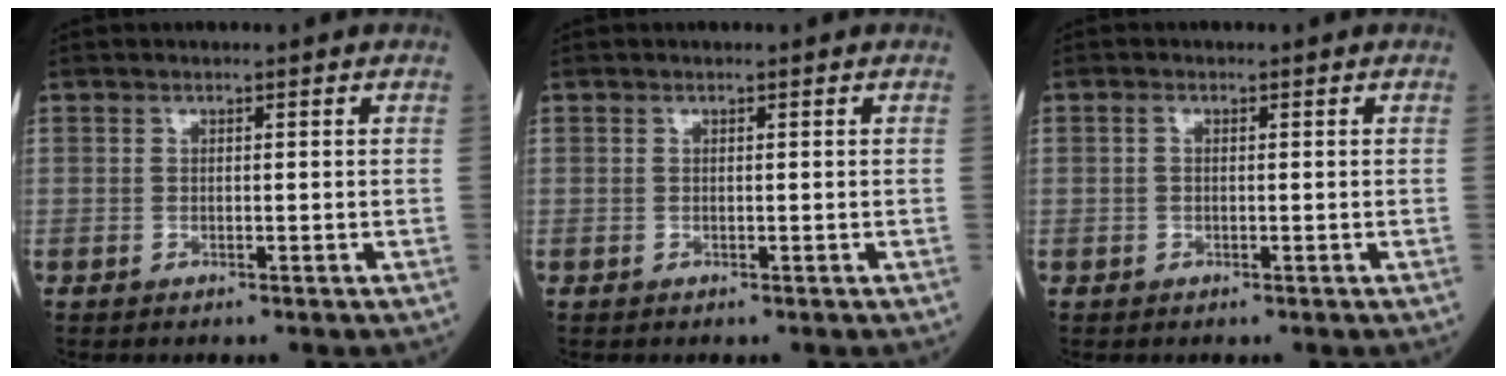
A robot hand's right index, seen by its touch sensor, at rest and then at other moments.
{"total": 0.0}
{"total": 0.8, "force": [0.1, 0.5, 0.7], "torque": [-0.014, 0.005, 0.001]}